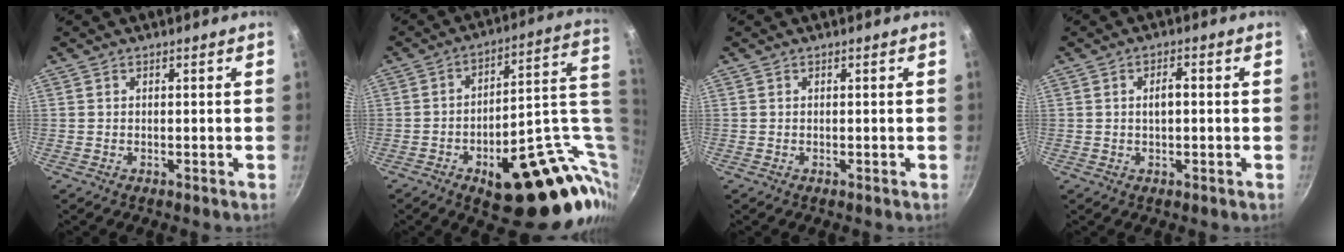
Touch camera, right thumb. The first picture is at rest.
{"total": 28.1, "force": [-8.3, 10.8, 24.5], "torque": [-0.217, 0.060, -0.101]}
{"total": 0.0}
{"total": 3.0, "force": [0.2, 1.4, 2.6], "torque": [-0.048, 0.009, 0.001]}